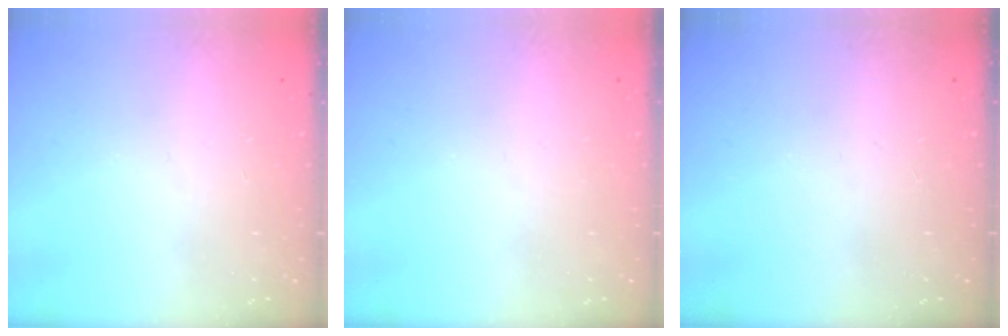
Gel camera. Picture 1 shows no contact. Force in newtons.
{"total": 0.0}
{"total": 0.0}